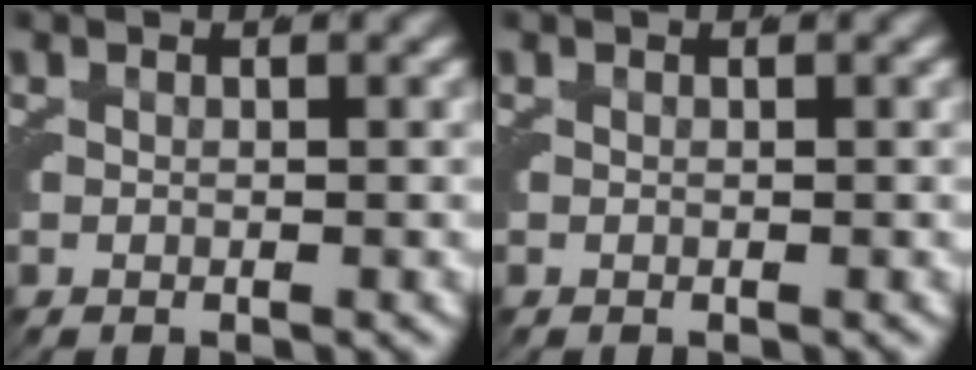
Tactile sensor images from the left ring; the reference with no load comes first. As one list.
[{"total": 0.0}]